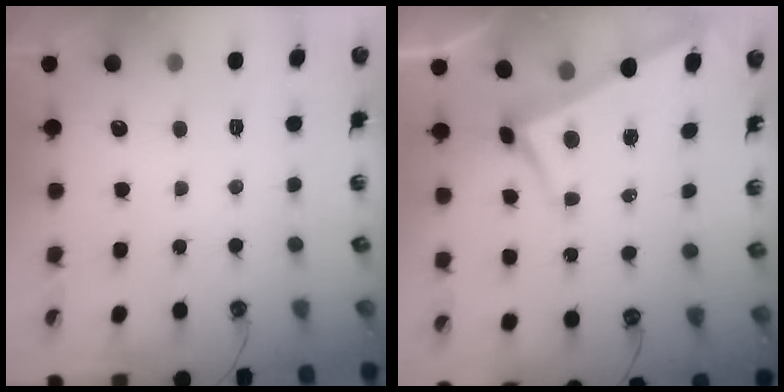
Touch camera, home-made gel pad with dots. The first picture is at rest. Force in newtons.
{"total": 2.8, "press": 2.6, "slide": 0.9}